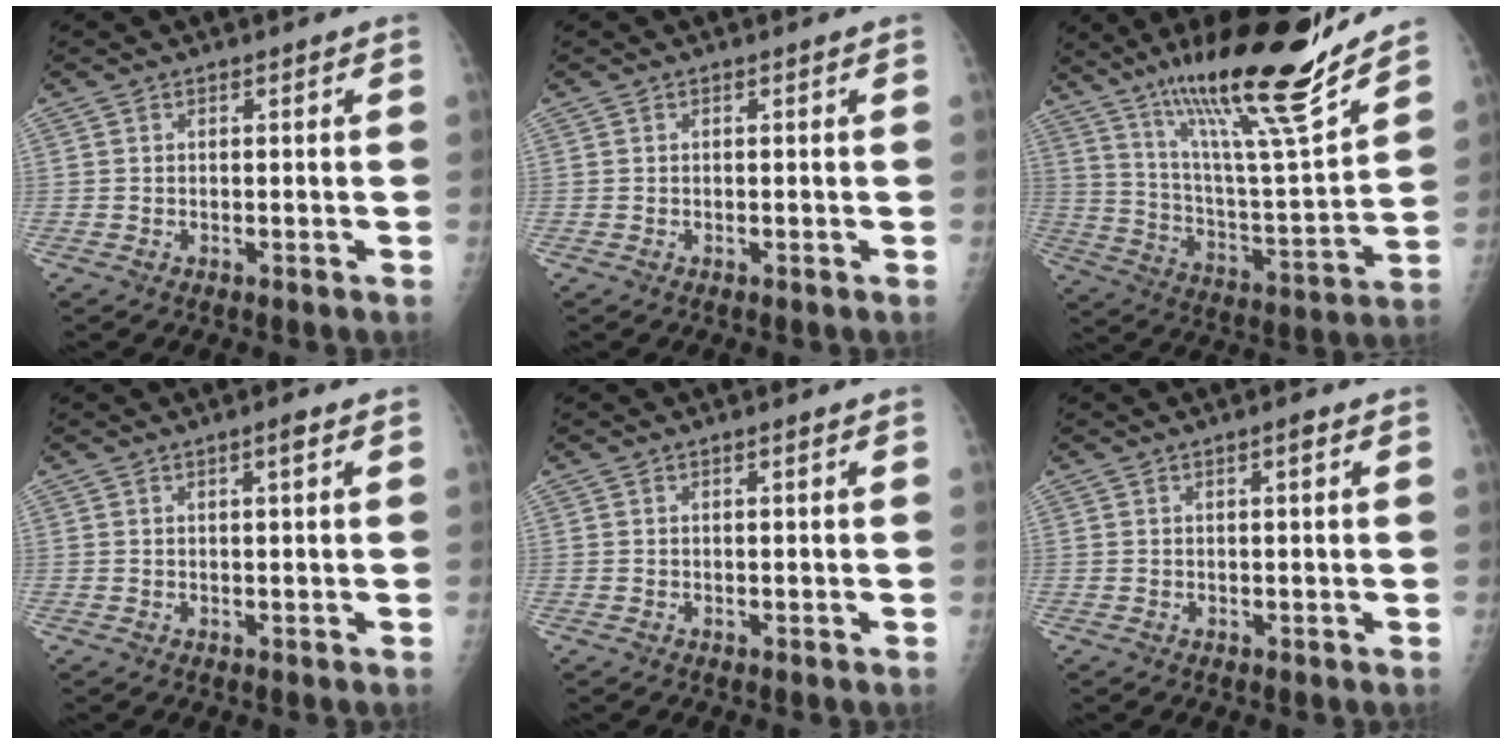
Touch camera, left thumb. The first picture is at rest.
{"total": 0.0}
{"total": 24.3, "force": [17.7, 2.7, 16.4], "torque": [-0.248, -0.083, 0.304]}
{"total": 2.0, "force": [1.0, 0.3, 1.7], "torque": [-0.024, -0.001, 0.013]}
{"total": 0.6, "force": [0.3, 0.1, 0.5], "torque": [-0.008, 0.000, 0.005]}
{"total": 1.7, "force": [0.8, 0.3, 1.5], "torque": [-0.022, 0.000, 0.011]}